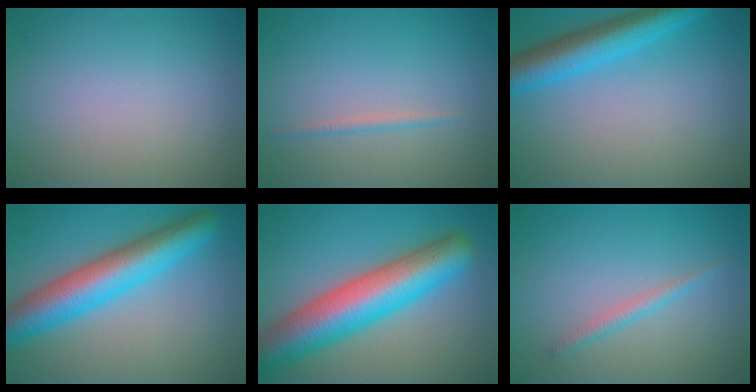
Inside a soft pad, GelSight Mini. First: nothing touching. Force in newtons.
{"total": 0.9, "press": 0.9, "slide": 0.0}
{"total": 5.8, "press": 5.8, "slide": 0.3}
{"total": 8.2, "press": 8.2, "slide": 0.3}
{"total": 10.6, "press": 10.6, "slide": 0.4}
{"total": 1.3, "press": 1.3, "slide": 0.1}